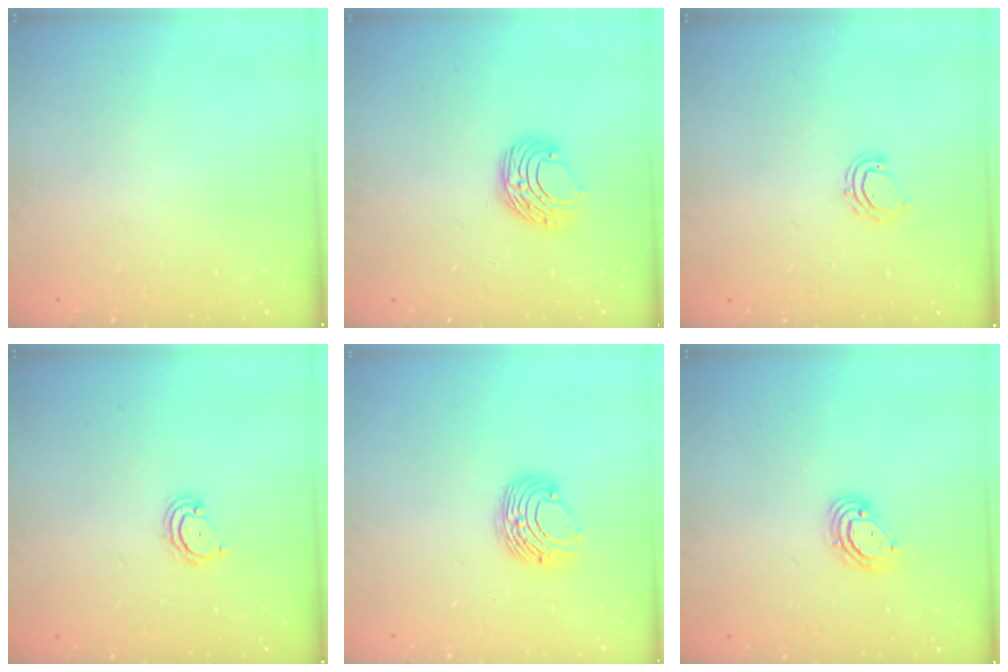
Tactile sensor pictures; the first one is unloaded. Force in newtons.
{"total": 8.1, "press": 8.1, "slide": 0.4}
{"total": 5.0, "press": 4.8, "slide": 1.0}
{"total": 3.6, "press": 3.6, "slide": 0.3}
{"total": 8.2, "press": 8.2, "slide": 0.6}
{"total": 4.9, "press": 4.8, "slide": 0.6}